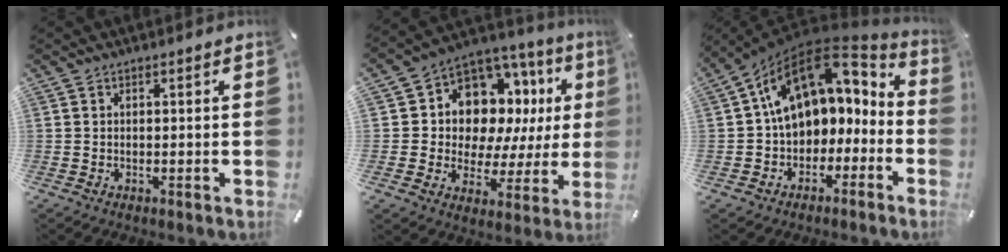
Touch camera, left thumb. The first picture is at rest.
{"total": 11.7, "force": [5.8, 8.8, 5.2], "torque": [-0.087, -0.065, 0.107]}
{"total": 16.5, "force": [5.8, 12.0, 9.8], "torque": [-0.177, -0.036, 0.103]}